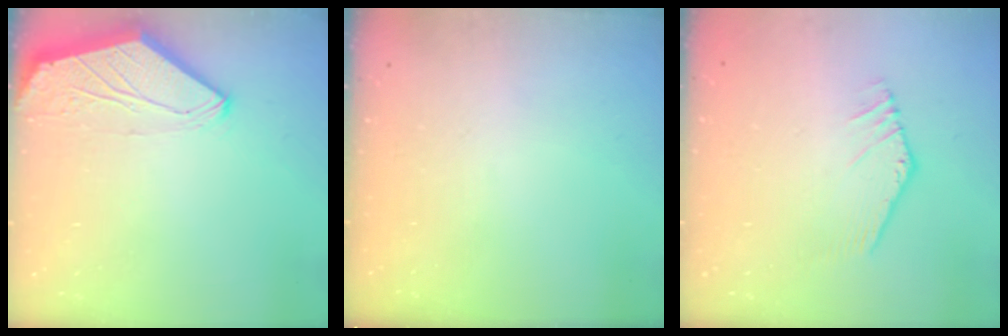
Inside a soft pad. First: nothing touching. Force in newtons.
{"total": 0.0}
{"total": 4.0, "press": 4.0, "slide": 0.2}